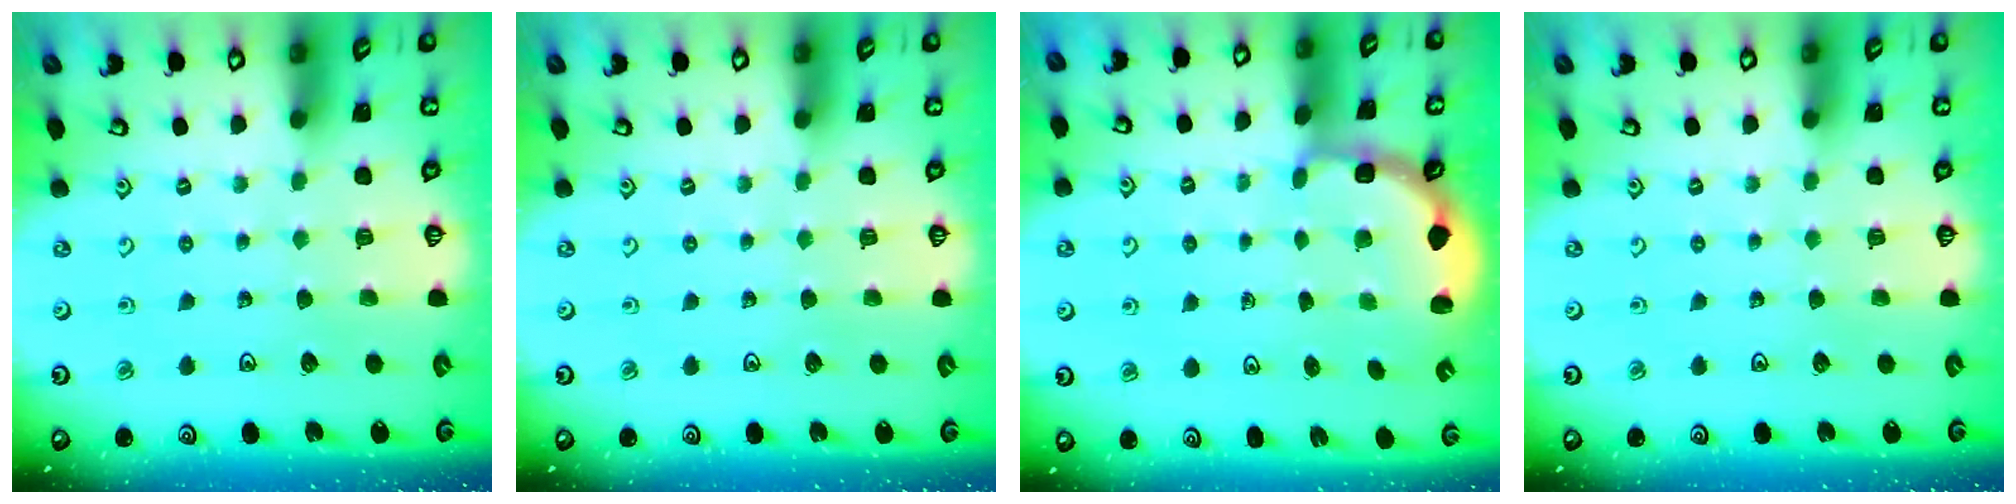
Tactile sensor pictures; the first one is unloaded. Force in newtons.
{"total": 0.0}
{"total": 2.7, "press": 2.4, "slide": 1.4}
{"total": 0.0}